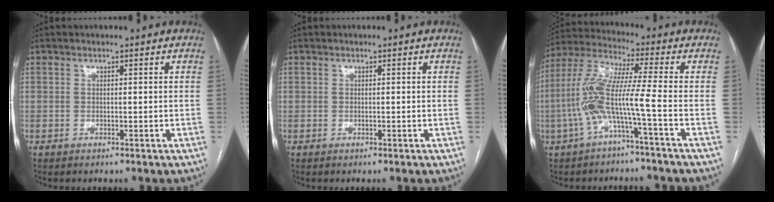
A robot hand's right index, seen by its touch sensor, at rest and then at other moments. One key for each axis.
{"total": 0.0}
{"total": 9.5, "fx": -3.1, "fy": -0.3, "fz": 9.0, "tx": -0.202, "ty": 0.019, "tz": -0.067}